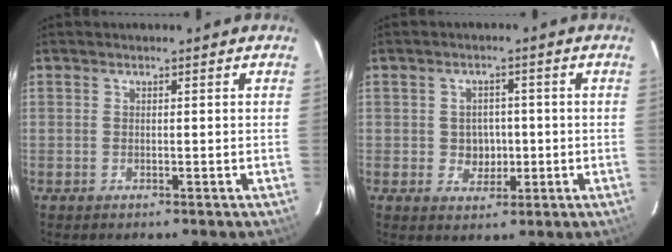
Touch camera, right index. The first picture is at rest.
{"total": 4.2, "force": [-0.5, 3.9, 1.6], "torque": [-0.030, 0.008, 0.002]}